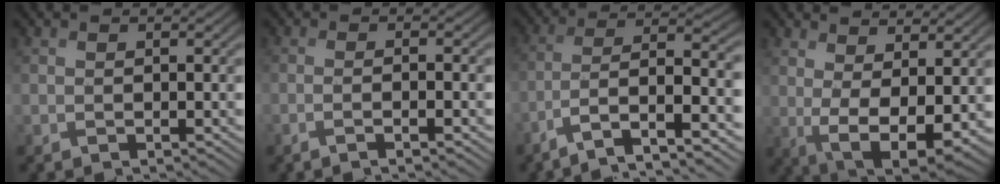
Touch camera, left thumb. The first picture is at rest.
{"total": 2.5, "force": [-1.0, 0.3, 2.3], "torque": [-0.033, 0.006, -0.029]}
{"total": 10.3, "force": [-5.9, 2.5, 8.1], "torque": [-0.125, 0.009, -0.110]}
{"total": 8.0, "force": [1.6, 3.5, 7.0], "torque": [-0.142, -0.013, 0.038]}